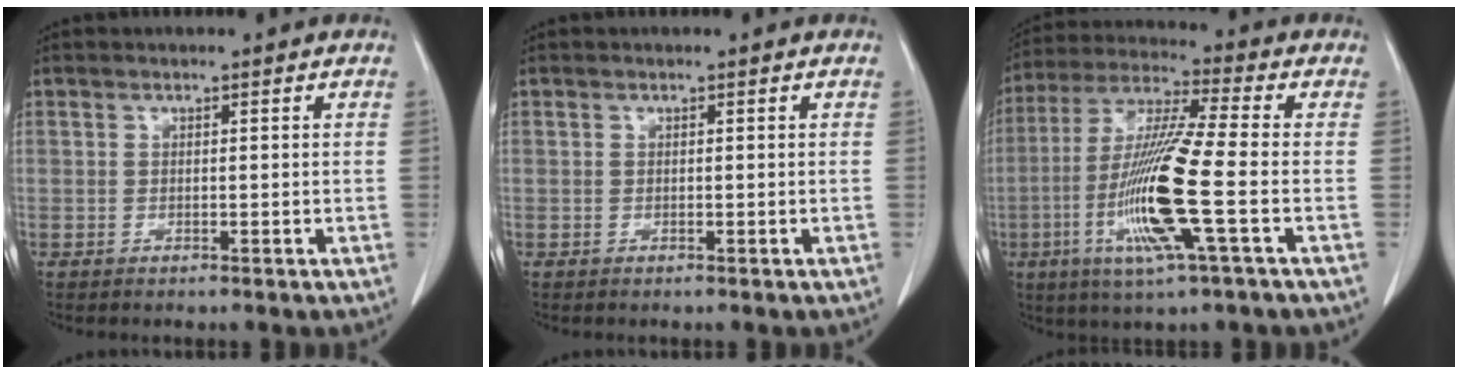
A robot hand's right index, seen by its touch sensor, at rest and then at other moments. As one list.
[{"total": 0.0}, {"total": 15.5, "force": [-3.9, -0.1, 15.0], "torque": [-0.314, -0.016, -0.083]}]